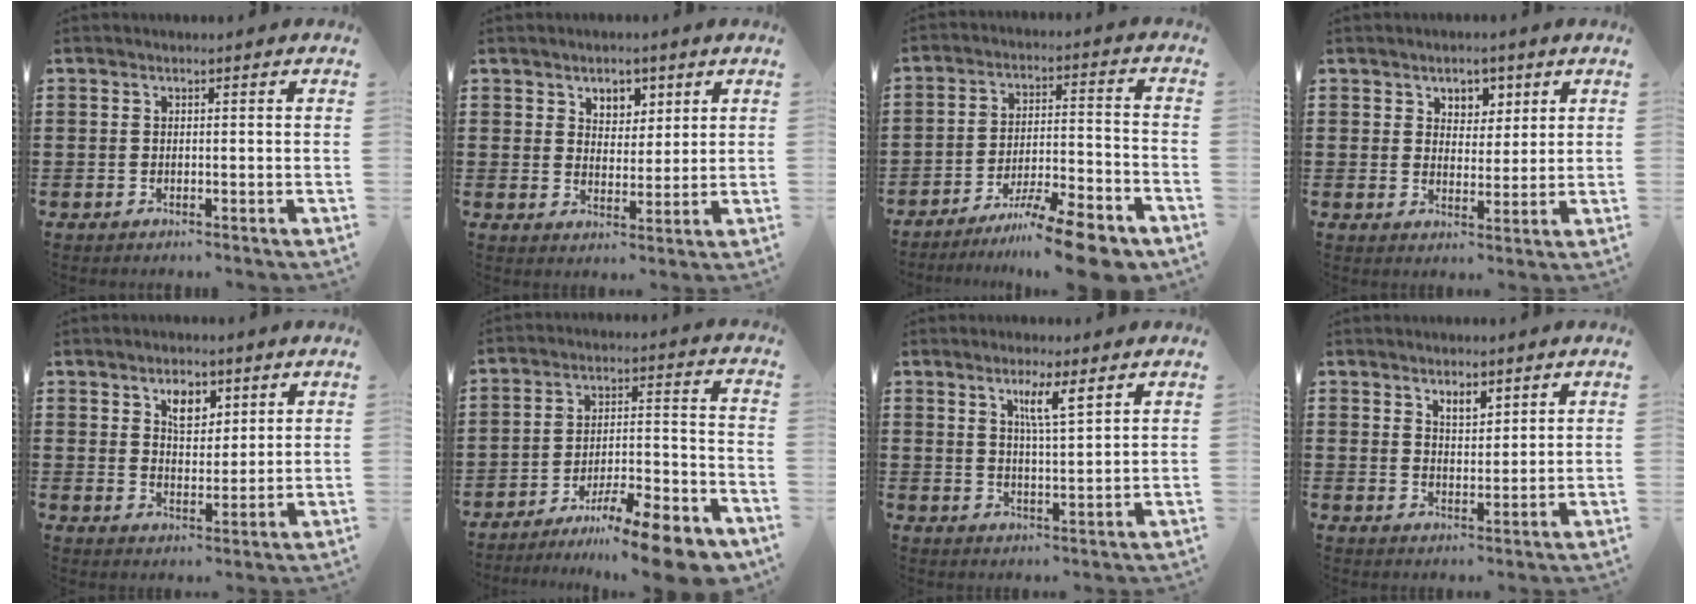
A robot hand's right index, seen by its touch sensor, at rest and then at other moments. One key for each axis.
{"total": 3.8, "fx": 2.6, "fy": 2.6, "fz": 0.9, "tx": -0.024, "ty": 0.010, "tz": 0.045}
{"total": 11.1, "fx": -8.9, "fy": 1.2, "fz": 6.5, "tx": -0.103, "ty": 0.022, "tz": -0.168}
{"total": 3.6, "fx": 2.3, "fy": 2.7, "fz": 0.7, "tx": -0.021, "ty": 0.010, "tz": 0.040}
{"total": 4.7, "fx": 2.7, "fy": 2.7, "fz": 2.7, "tx": -0.048, "ty": 0.004, "tz": 0.044}
{"total": 11.5, "fx": -9.4, "fy": 1.4, "fz": 6.5, "tx": -0.084, "ty": 0.031, "tz": -0.175}
{"total": 4.8, "fx": 2.6, "fy": 0.5, "fz": 3.9, "tx": -0.077, "ty": 0.001, "tz": 0.041}
{"total": 2.9, "fx": 2.3, "fy": 1.2, "fz": 1.3, "tx": -0.023, "ty": 0.001, "tz": 0.041}